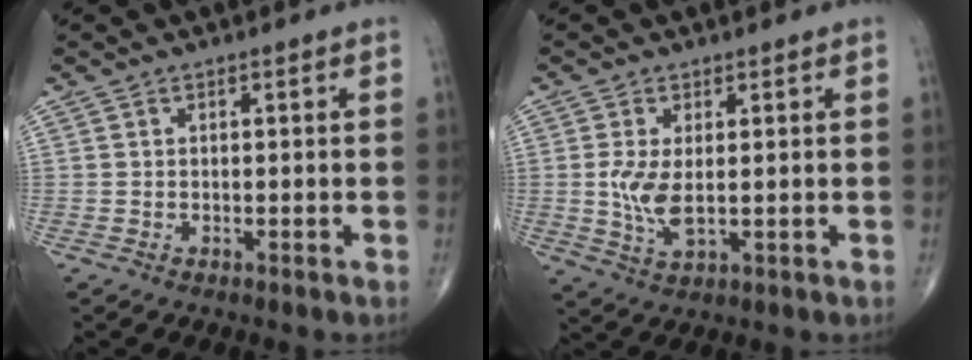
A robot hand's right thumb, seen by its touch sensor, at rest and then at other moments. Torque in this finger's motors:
{"motor_torque": [1.94, 1.92, 0.46, -0.46, 0.07]}